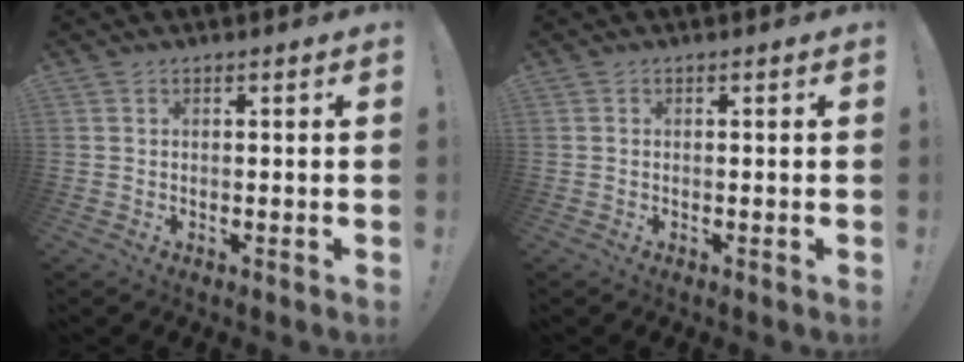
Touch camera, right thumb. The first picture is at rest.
{"total": 0.0}